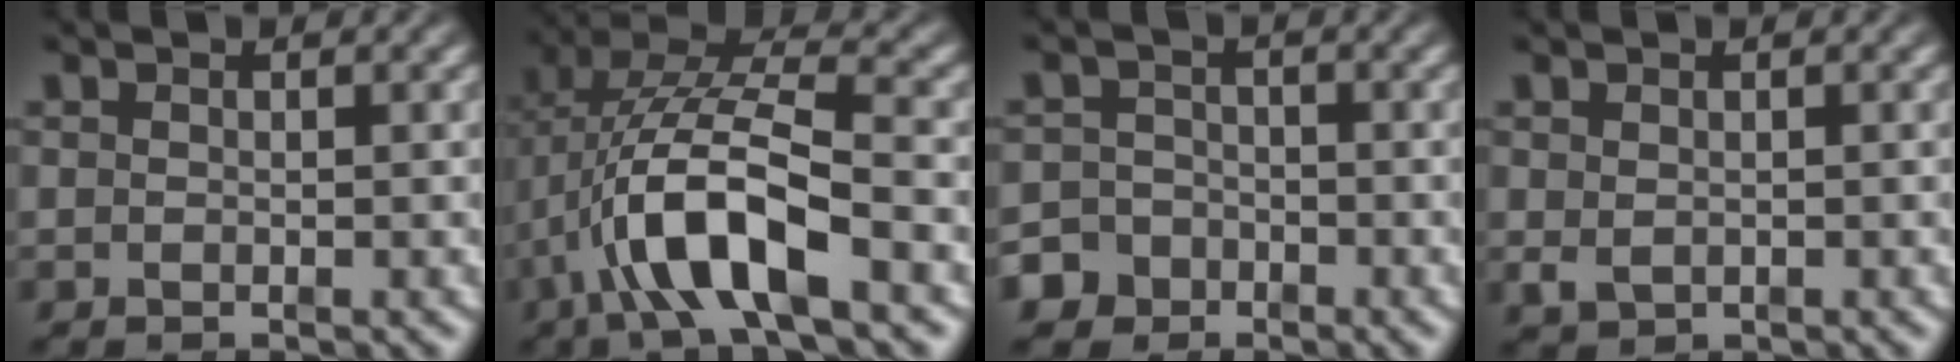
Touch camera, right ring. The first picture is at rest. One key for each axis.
{"total": 7.5, "fx": -0.3, "fy": 3.6, "fz": 6.6, "tx": -0.132, "ty": -0.021, "tz": 0.002}
{"total": 5.3, "fx": -3.2, "fy": 4.2, "fz": 0.7, "tx": -0.015, "ty": -0.024, "tz": -0.055}
{"total": 0.9, "fx": -0.2, "fy": 0.6, "fz": 0.7, "tx": -0.016, "ty": -0.013, "tz": 0.009}